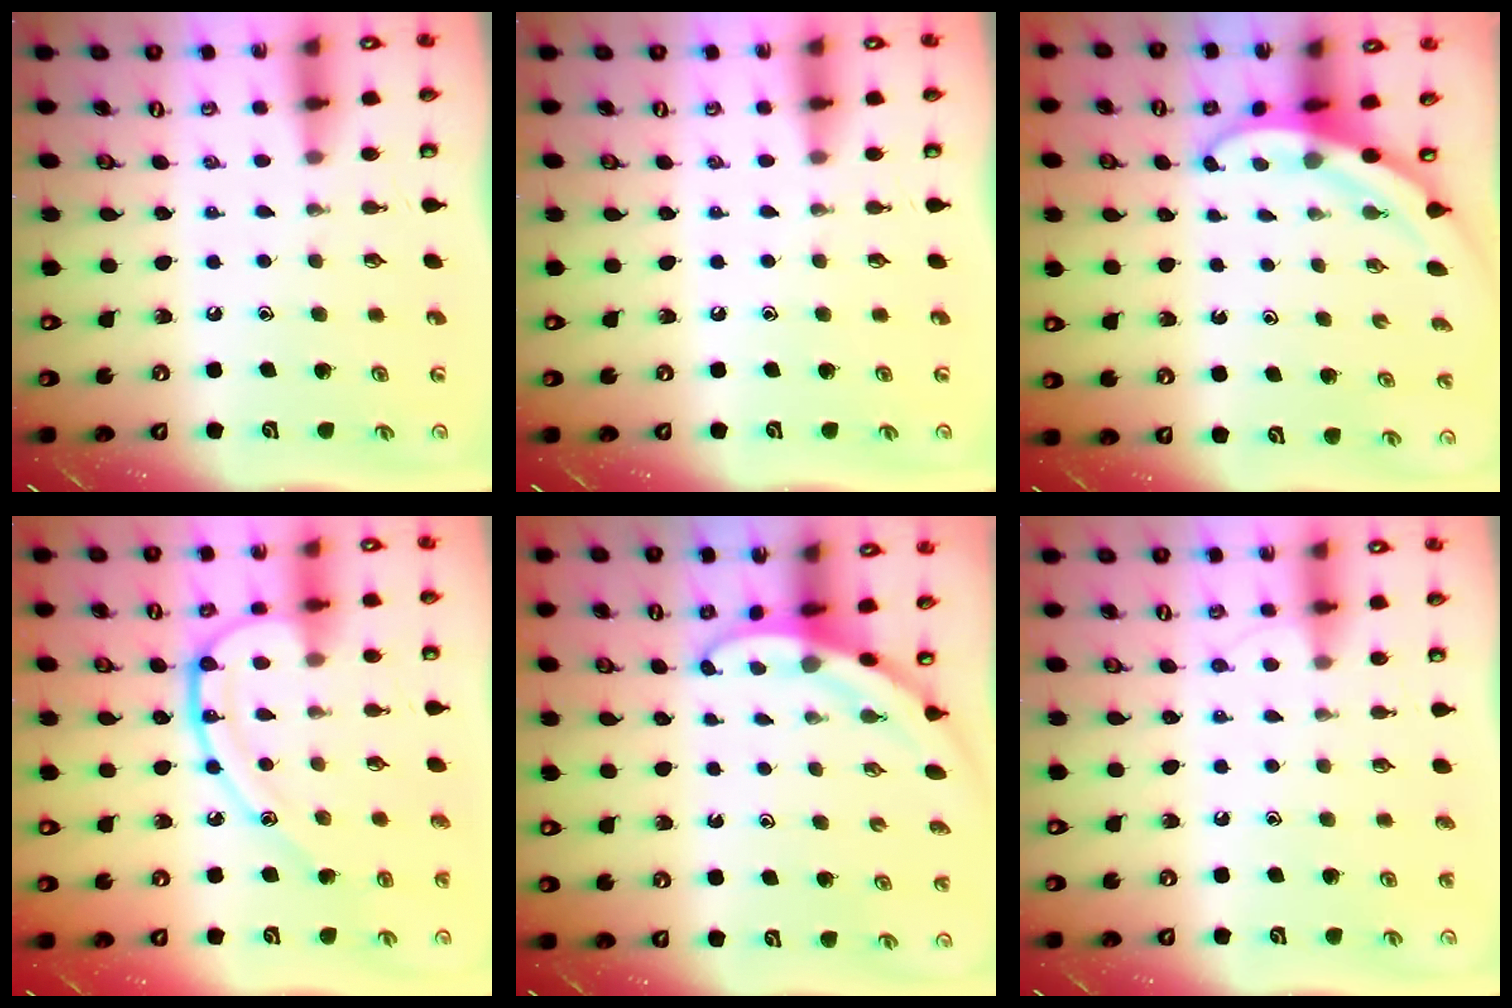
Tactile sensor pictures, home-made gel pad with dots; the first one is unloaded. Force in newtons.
{"total": 0.0}
{"total": 3.5, "press": 3.5, "slide": 0.1}
{"total": 13.4, "press": 13.4, "slide": 0.8}
{"total": 3.4, "press": 3.4, "slide": 0.1}
{"total": 5.5, "press": 5.5, "slide": 0.7}